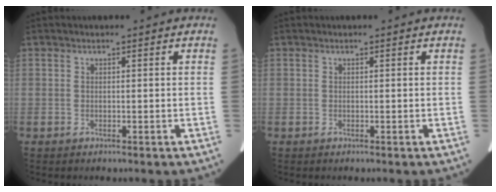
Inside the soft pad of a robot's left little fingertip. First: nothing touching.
{"total": 0.0}